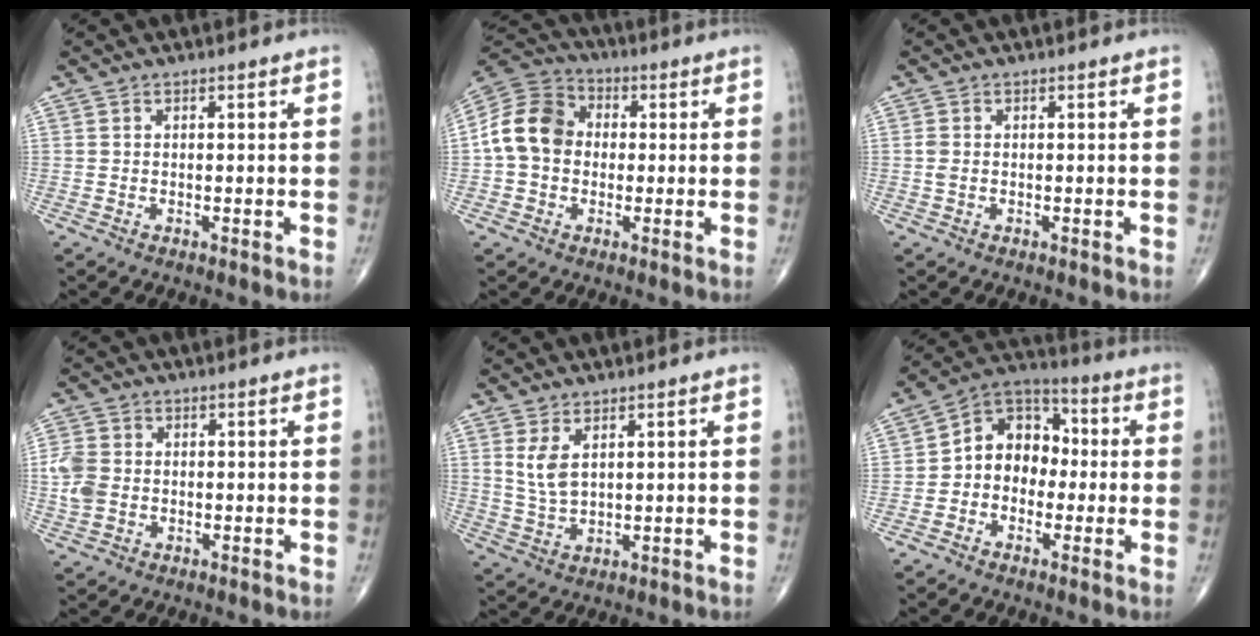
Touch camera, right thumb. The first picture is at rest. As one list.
[{"total": 11.5, "force": [0.0, 9.3, 6.7], "torque": [-0.113, 0.032, -0.012]}, {"total": 1.2, "force": [-0.1, 0.8, 0.9], "torque": [-0.023, 0.002, -0.001]}, {"total": 5.9, "force": [-0.5, 4.7, 3.6], "torque": [-0.084, 0.005, -0.015]}, {"total": 4.9, "force": [1.9, 2.4, 3.8], "torque": [-0.073, -0.011, 0.049]}, {"total": 10.9, "force": [-0.8, 8.7, 6.6], "torque": [-0.067, 0.042, -0.032]}]